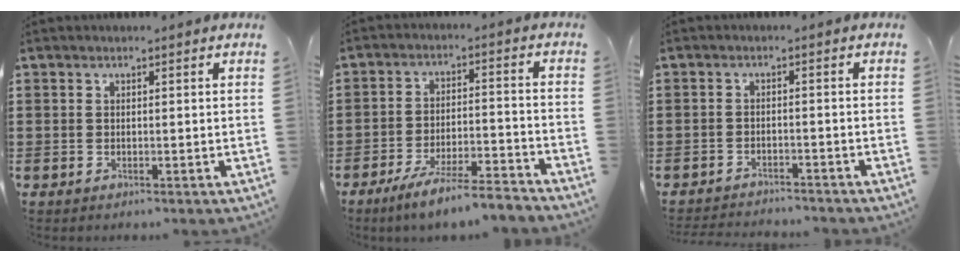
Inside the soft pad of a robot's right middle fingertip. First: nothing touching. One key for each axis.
{"total": 6.6, "fx": -5.8, "fy": 0.0, "fz": 3.1, "tx": -0.059, "ty": -0.008, "tz": -0.111}
{"total": 2.4, "fx": -2.4, "fy": 0.1, "fz": 0.0, "tx": -0.005, "ty": 0.000, "tz": -0.051}